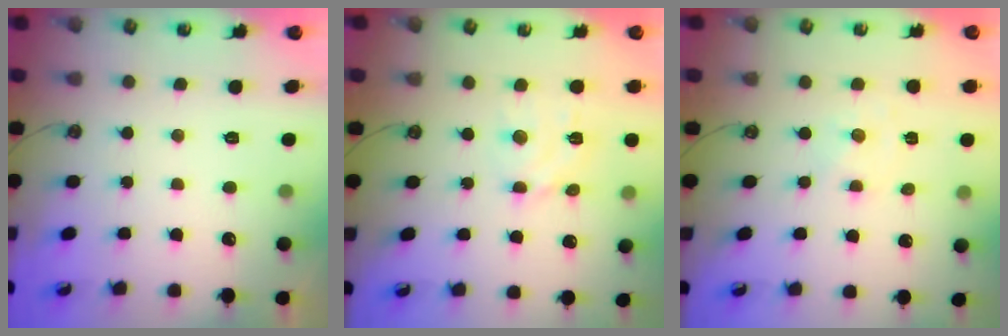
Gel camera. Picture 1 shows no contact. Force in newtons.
{"total": 6.9, "press": 6.9, "slide": 0.5}
{"total": 0.0}